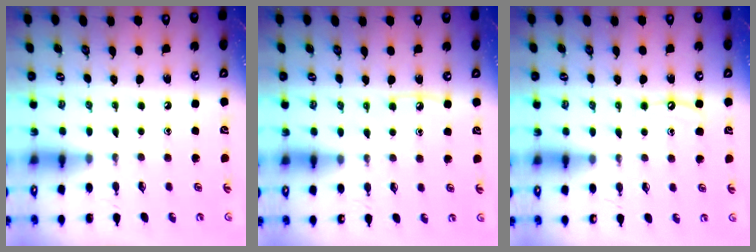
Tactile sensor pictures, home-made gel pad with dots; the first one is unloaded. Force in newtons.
{"total": 3.8, "press": 3.8, "slide": 0.5}
{"total": 6.0, "press": 6.0, "slide": 0.6}